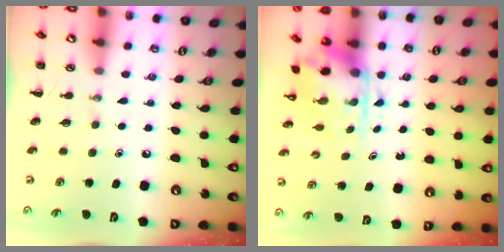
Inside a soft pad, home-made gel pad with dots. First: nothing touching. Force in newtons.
{"total": 3.8, "press": 3.7, "slide": 0.9}